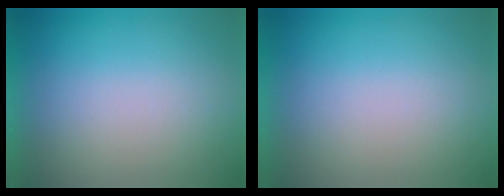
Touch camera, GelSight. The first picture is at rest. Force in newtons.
{"total": 0.0}